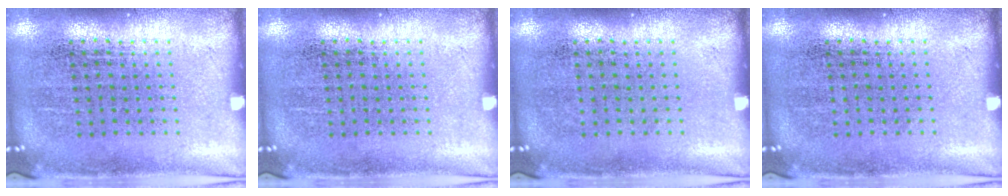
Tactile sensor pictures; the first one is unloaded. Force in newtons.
{"total": 0.0}
{"total": 0.0}
{"total": 0.0}